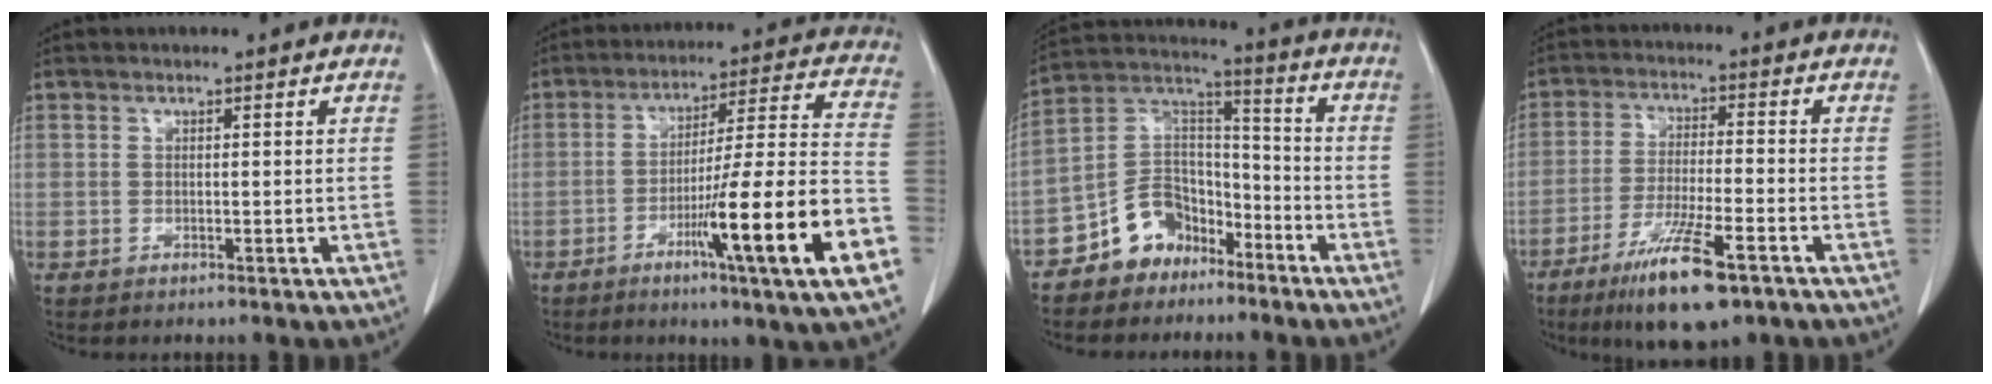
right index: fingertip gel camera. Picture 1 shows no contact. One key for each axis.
{"total": 19.4, "fx": -7.7, "fy": -0.8, "fz": 17.8, "tx": -0.246, "ty": -0.009, "tz": -0.120}
{"total": 9.9, "fx": -6.6, "fy": 6.8, "fz": 2.8, "tx": -0.054, "ty": 0.049, "tz": -0.124}
{"total": 11.5, "fx": -6.9, "fy": 1.6, "fz": 9.1, "tx": -0.167, "ty": -0.025, "tz": -0.116}